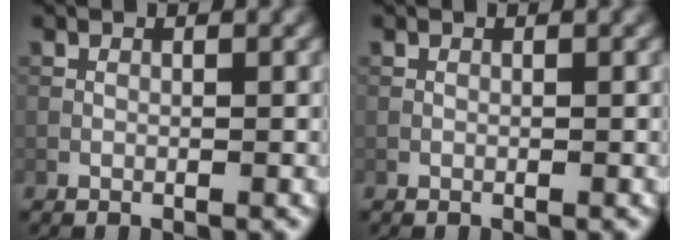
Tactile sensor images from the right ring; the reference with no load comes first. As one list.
[{"total": 0.0}]